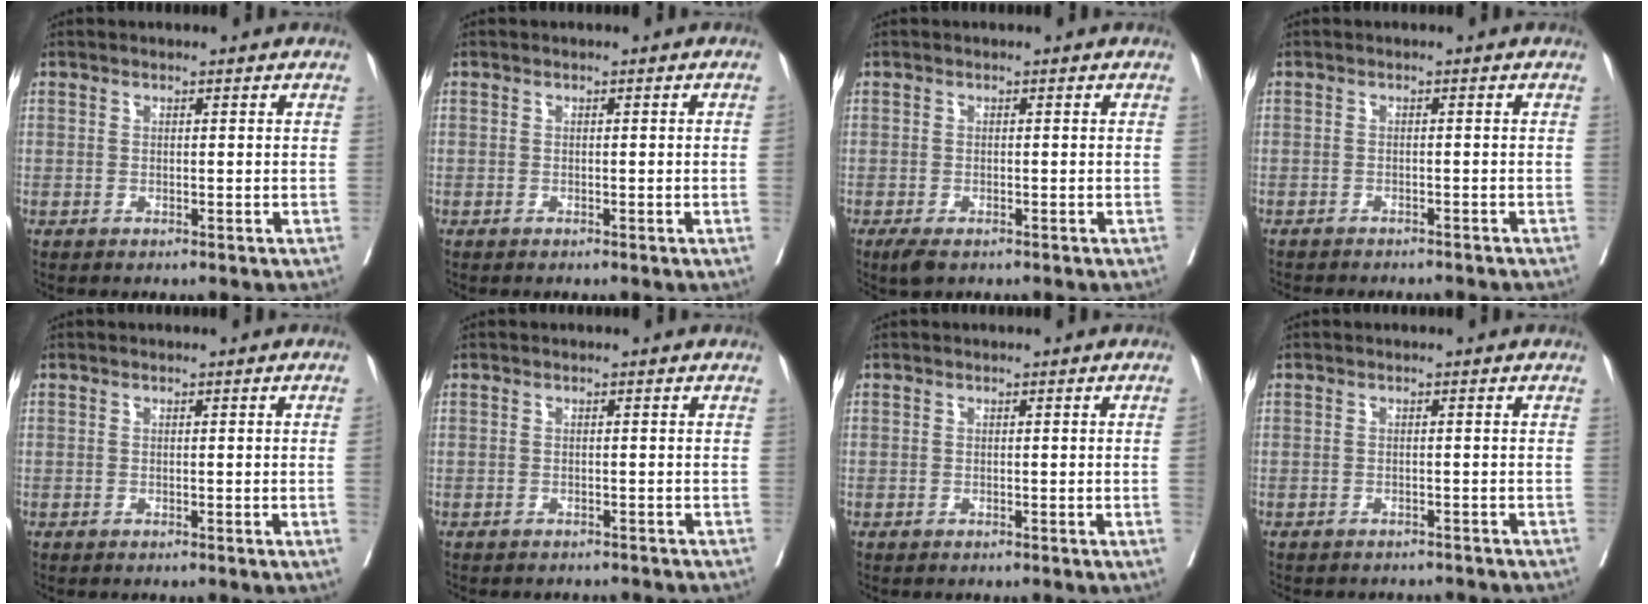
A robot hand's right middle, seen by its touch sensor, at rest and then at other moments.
{"total": 0.6, "force": [-0.1, -0.2, 0.5], "torque": [-0.004, 0.001, -0.001]}
{"total": 2.5, "force": [-1.7, 0.9, 1.6], "torque": [-0.032, -0.007, -0.025]}
{"total": 7.3, "force": [-6.6, 1.9, 2.4], "torque": [-0.033, -0.006, -0.083]}
{"total": 1.0, "force": [-0.2, -0.3, 0.9], "torque": [-0.008, 0.001, -0.004]}
{"total": 5.4, "force": [-5.1, 1.4, 1.3], "torque": [-0.016, -0.005, -0.061]}
{"total": 0.9, "force": [-0.2, -0.3, 0.8], "torque": [-0.006, 0.001, -0.004]}
{"total": 6.7, "force": [-6.2, 1.9, 1.4], "torque": [-0.022, -0.003, -0.074]}